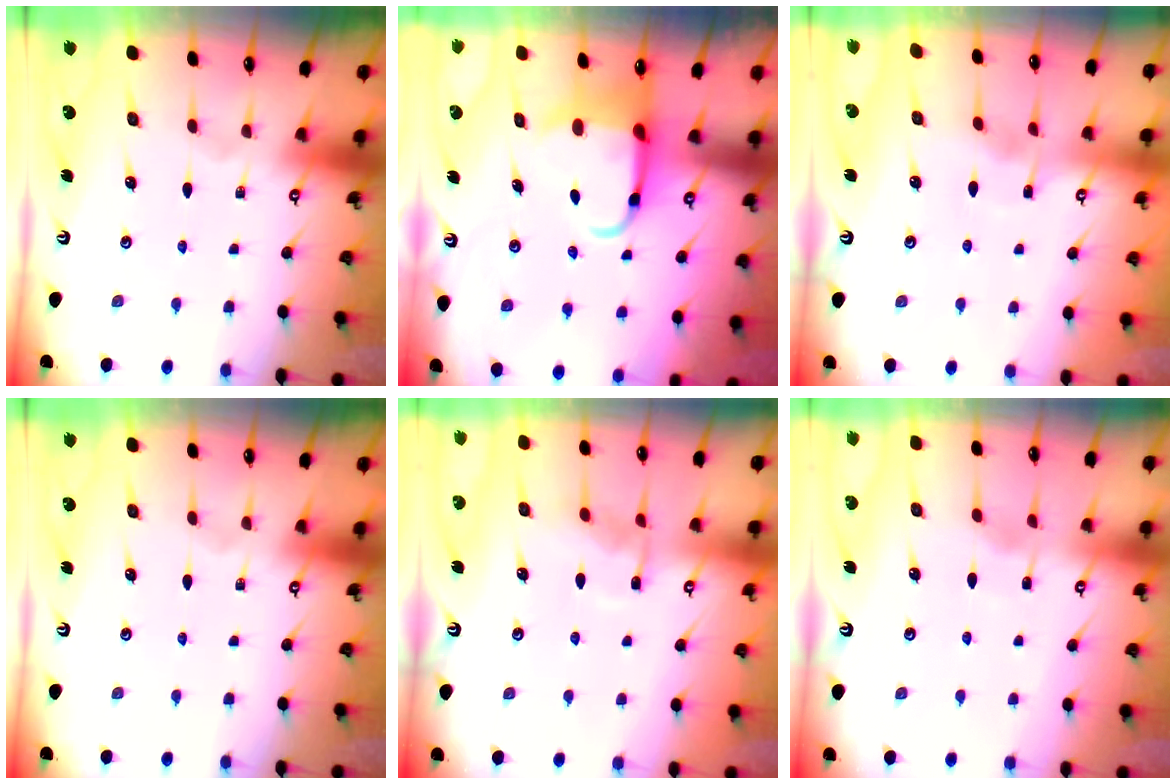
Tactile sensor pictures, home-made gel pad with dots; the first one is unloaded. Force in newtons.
{"total": 6.5, "press": 6.3, "slide": 1.4}
{"total": 2.9, "press": 2.9, "slide": 0.3}
{"total": 0.0}
{"total": 6.6, "press": 6.6, "slide": 0.7}
{"total": 2.6, "press": 2.6, "slide": 0.3}